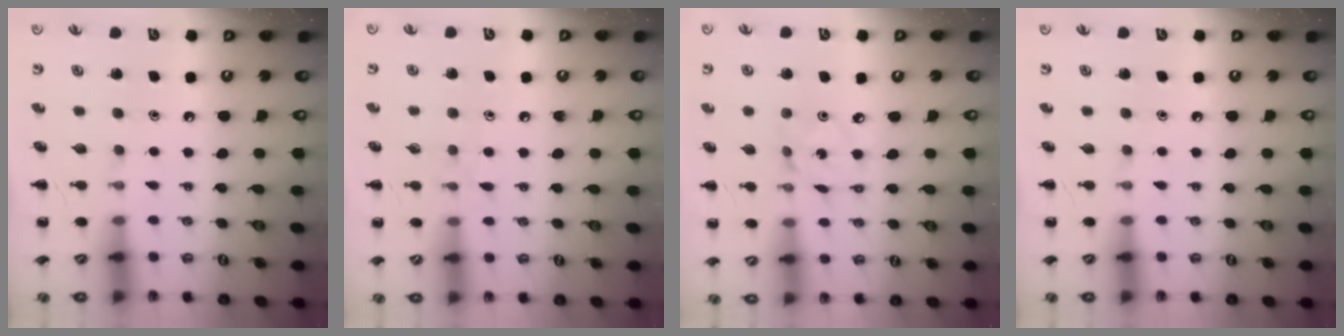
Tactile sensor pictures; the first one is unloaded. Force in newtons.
{"total": 4.6, "press": 4.2, "slide": 2.0}
{"total": 2.3, "press": 2.2, "slide": 0.3}
{"total": 0.0}